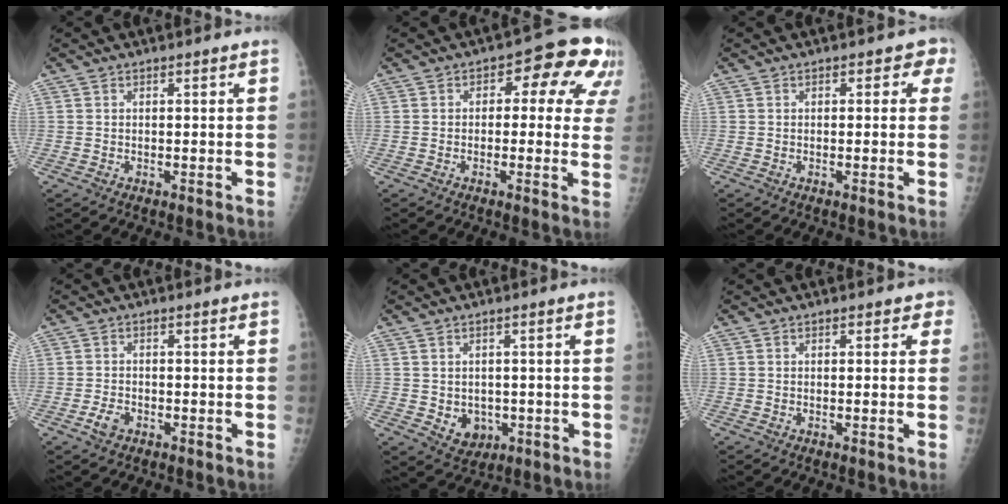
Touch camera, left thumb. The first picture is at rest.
{"total": 11.4, "force": [3.6, 6.3, 8.7], "torque": [-0.045, 0.016, 0.032]}
{"total": 2.8, "force": [0.9, 1.9, 1.9], "torque": [0.008, 0.004, 0.000]}
{"total": 2.7, "force": [-1.5, 1.6, 1.5], "torque": [-0.030, 0.007, -0.026]}
{"total": 5.2, "force": [-0.9, 4.3, 2.8], "torque": [-0.018, 0.000, 0.001]}
{"total": 1.9, "force": [0.8, 1.3, 1.2], "torque": [0.007, 0.003, 0.003]}